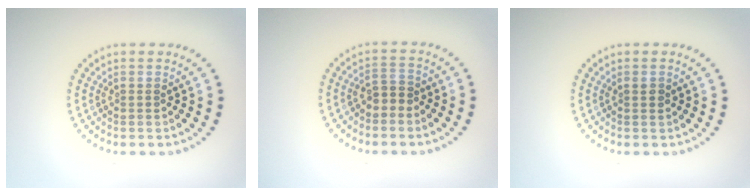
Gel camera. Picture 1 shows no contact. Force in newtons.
{"total": 1.6, "press": 1.3, "slide": 0.8}
{"total": 0.7, "press": 0.7, "slide": 0.2}